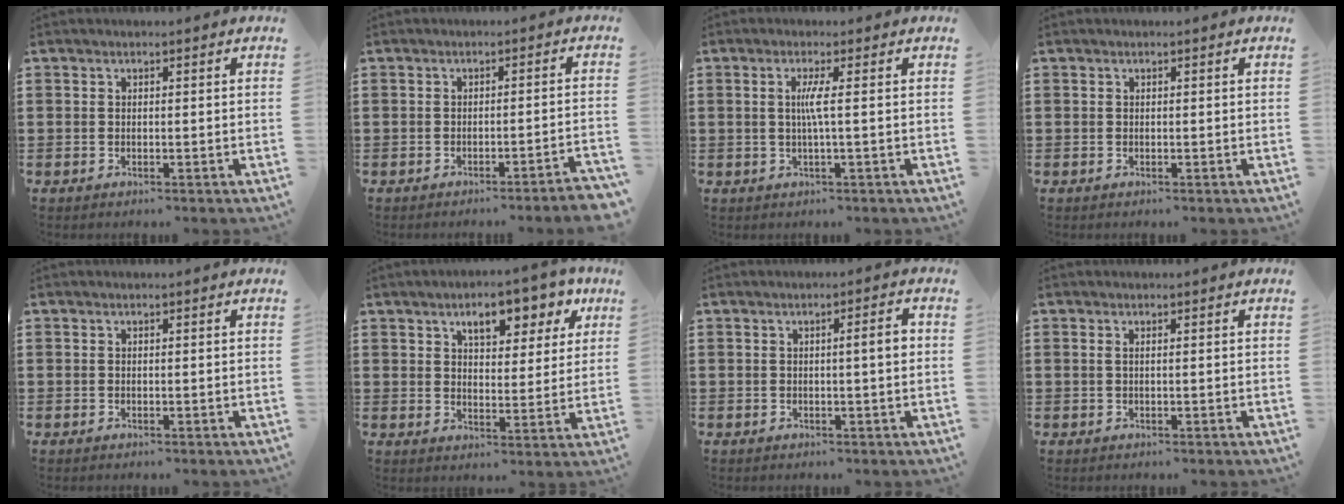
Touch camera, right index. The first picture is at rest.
{"total": 2.2, "force": [-1.9, -0.4, 1.1], "torque": [-0.018, -0.003, -0.038]}
{"total": 3.0, "force": [0.1, -0.5, 3.0], "torque": [-0.057, -0.008, -0.003]}
{"total": 0.0}
{"total": 0.0}
{"total": 7.9, "force": [5.2, 3.2, 4.9], "torque": [-0.076, -0.012, 0.083]}
{"total": 2.4, "force": [0.2, 0.2, 2.4], "torque": [-0.035, -0.005, -0.001]}
{"total": 0.6, "force": [0.0, 0.0, 0.6], "torque": [-0.011, -0.001, 0.001]}